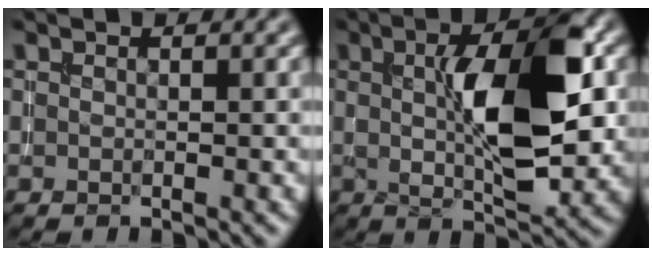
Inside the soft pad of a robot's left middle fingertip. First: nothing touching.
{"total": 9.3, "force": [1.2, 2.9, 8.7], "torque": [-0.128, 0.008, 0.018]}